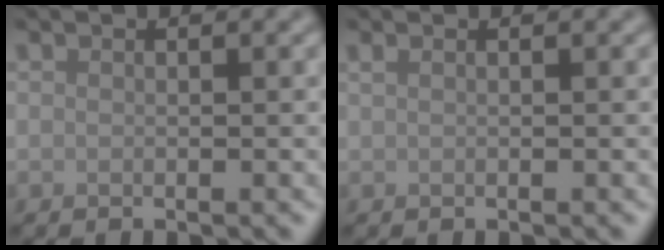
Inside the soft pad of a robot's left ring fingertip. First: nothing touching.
{"total": 0.7, "force": [0.4, 0.3, 0.6], "torque": [-0.009, 0.003, 0.005]}